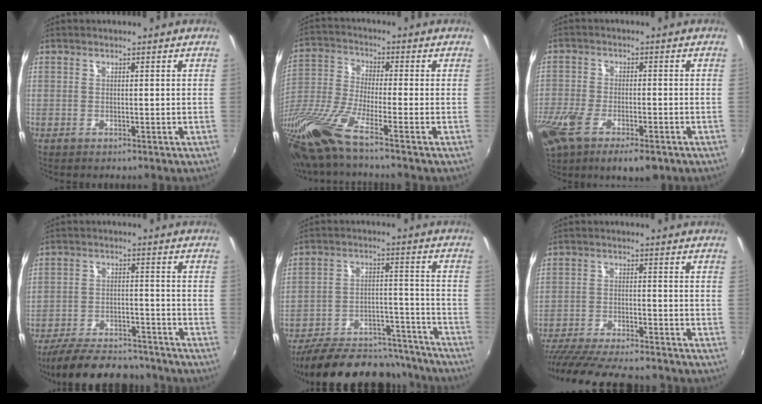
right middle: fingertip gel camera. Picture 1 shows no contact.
{"total": 16.0, "force": [-11.4, 1.4, 11.1], "torque": [-0.238, -0.041, -0.229]}
{"total": 15.9, "force": [-8.9, 6.8, 11.3], "torque": [-0.260, -0.058, -0.153]}
{"total": 18.5, "force": [-15.8, 5.8, 7.7], "torque": [-0.164, -0.005, -0.224]}
{"total": 26.5, "force": [-22.9, 8.8, 9.8], "torque": [-0.188, 0.022, -0.298]}
{"total": 19.6, "force": [-17.0, 3.6, 9.0], "torque": [-0.179, -0.034, -0.263]}